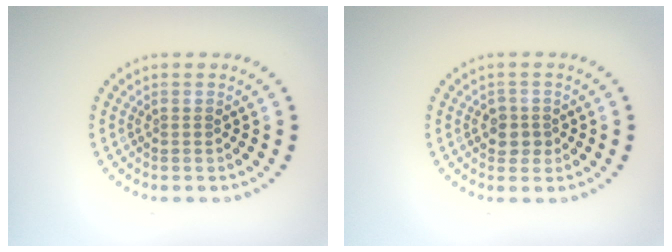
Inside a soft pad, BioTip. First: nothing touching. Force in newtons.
{"total": 1.8, "press": 1.6, "slide": 0.6}